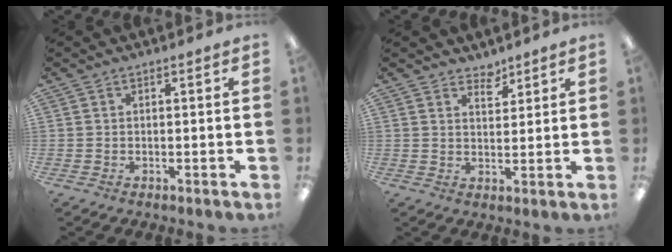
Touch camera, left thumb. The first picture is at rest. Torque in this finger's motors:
{"motor_torque": [0.02, -0.03, -0.39, 0.13, 0.03]}